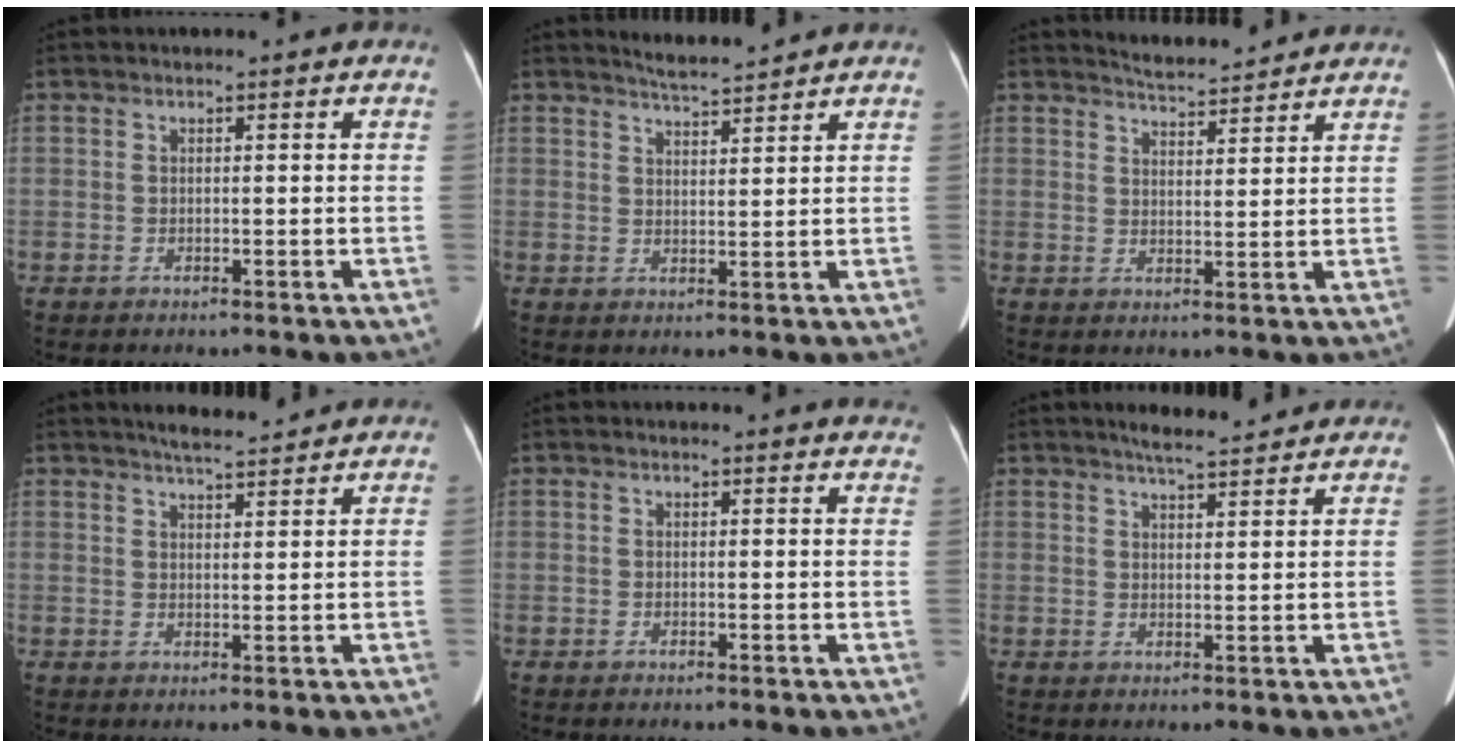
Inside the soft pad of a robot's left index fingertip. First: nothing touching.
{"total": 4.1, "force": [4.0, -0.4, 0.8], "torque": [-0.021, 0.001, 0.068]}
{"total": 6.6, "force": [6.4, 0.6, 1.3], "torque": [-0.031, 0.013, 0.092]}
{"total": 6.1, "force": [5.6, 0.4, 2.2], "torque": [-0.042, 0.012, 0.084]}
{"total": 7.5, "force": [7.3, 1.2, 1.3], "torque": [0.003, -0.005, 0.051]}
{"total": 7.2, "force": [6.6, 0.7, 2.9], "torque": [-0.050, 0.015, 0.091]}